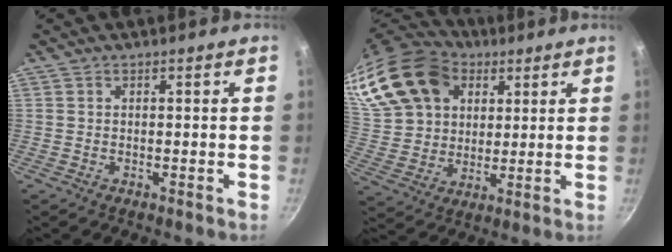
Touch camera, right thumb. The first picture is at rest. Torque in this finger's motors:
{"motor_torque": [-0.89, 2.20, 0.35, -0.19, 0.39]}